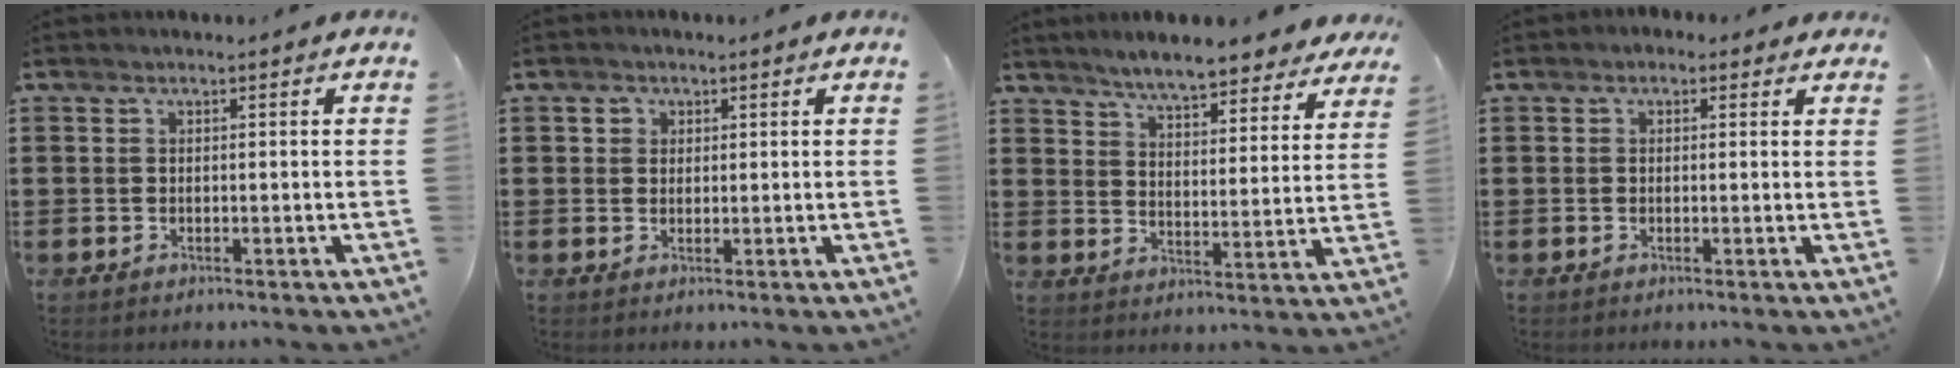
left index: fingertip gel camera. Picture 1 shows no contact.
{"total": 1.6, "force": [0.7, 1.4, 0.3], "torque": [-0.011, 0.009, 0.012]}
{"total": 6.2, "force": [6.0, 0.0, 1.6], "torque": [-0.056, -0.033, 0.106]}
{"total": 1.2, "force": [0.4, 1.0, 0.4], "torque": [-0.012, 0.008, 0.006]}